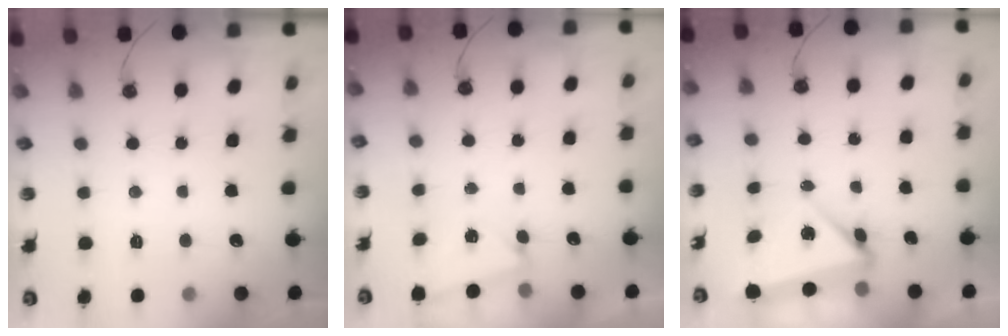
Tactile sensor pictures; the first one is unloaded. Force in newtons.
{"total": 1.7, "press": 0.9, "slide": 1.5}
{"total": 5.5, "press": 5.4, "slide": 0.9}